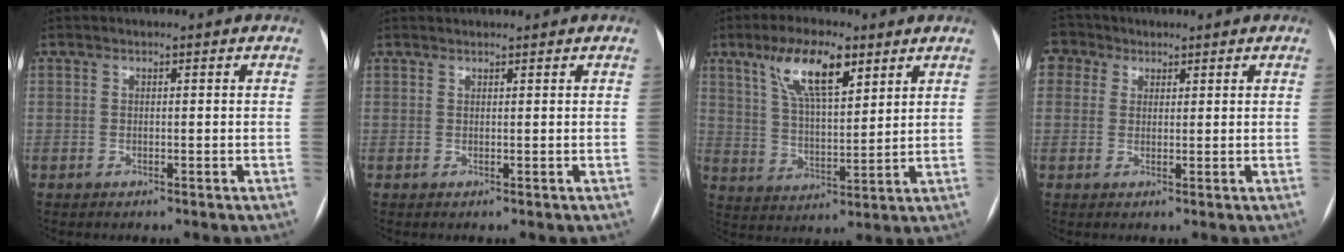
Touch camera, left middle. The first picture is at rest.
{"total": 1.2, "force": [1.2, 0.1, 0.1], "torque": [-0.003, 0.012, 0.022]}
{"total": 10.9, "force": [6.3, 3.3, 8.3], "torque": [-0.159, 0.012, 0.117]}
{"total": 4.0, "force": [2.0, 3.5, 0.5], "torque": [-0.015, 0.023, 0.037]}